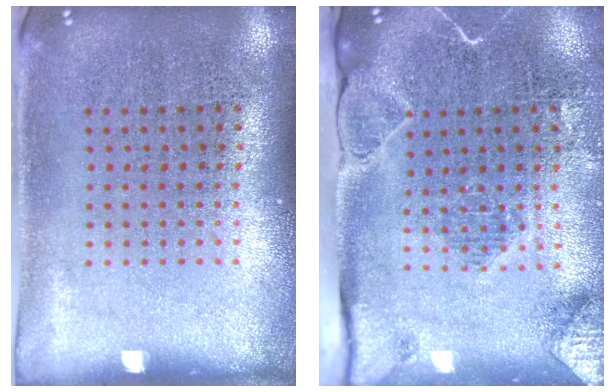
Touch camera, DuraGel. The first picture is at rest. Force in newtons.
{"total": 2.1, "press": 2.1, "slide": 0.5}